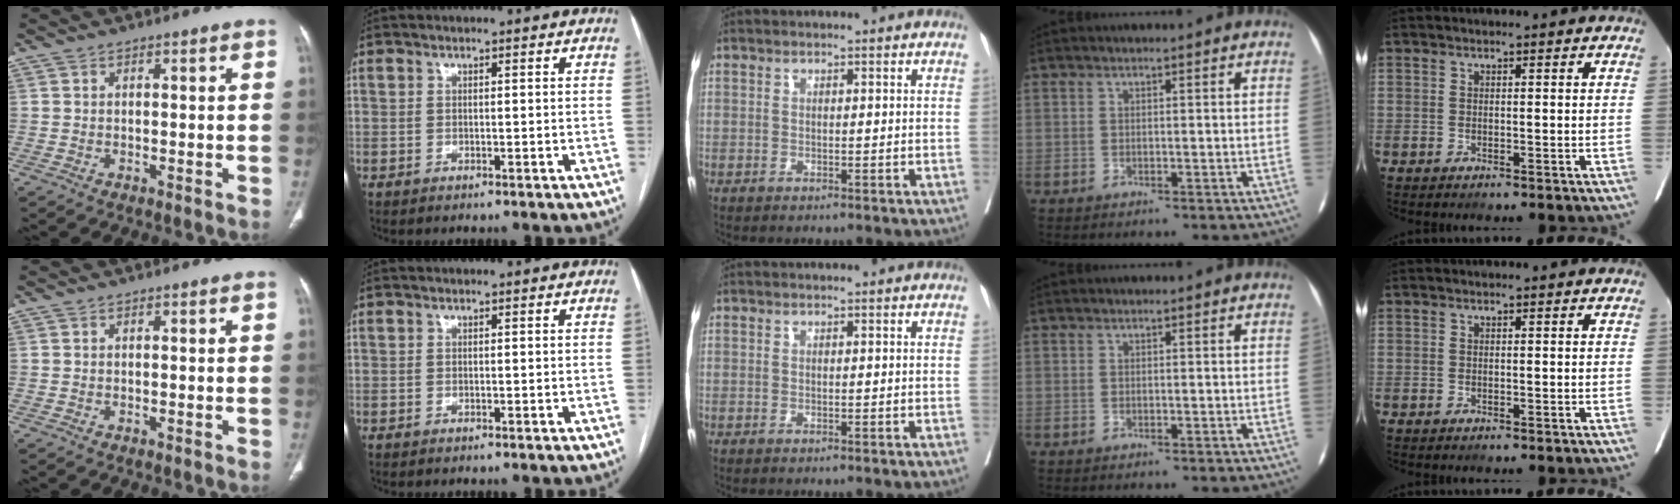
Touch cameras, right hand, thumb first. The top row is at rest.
{}